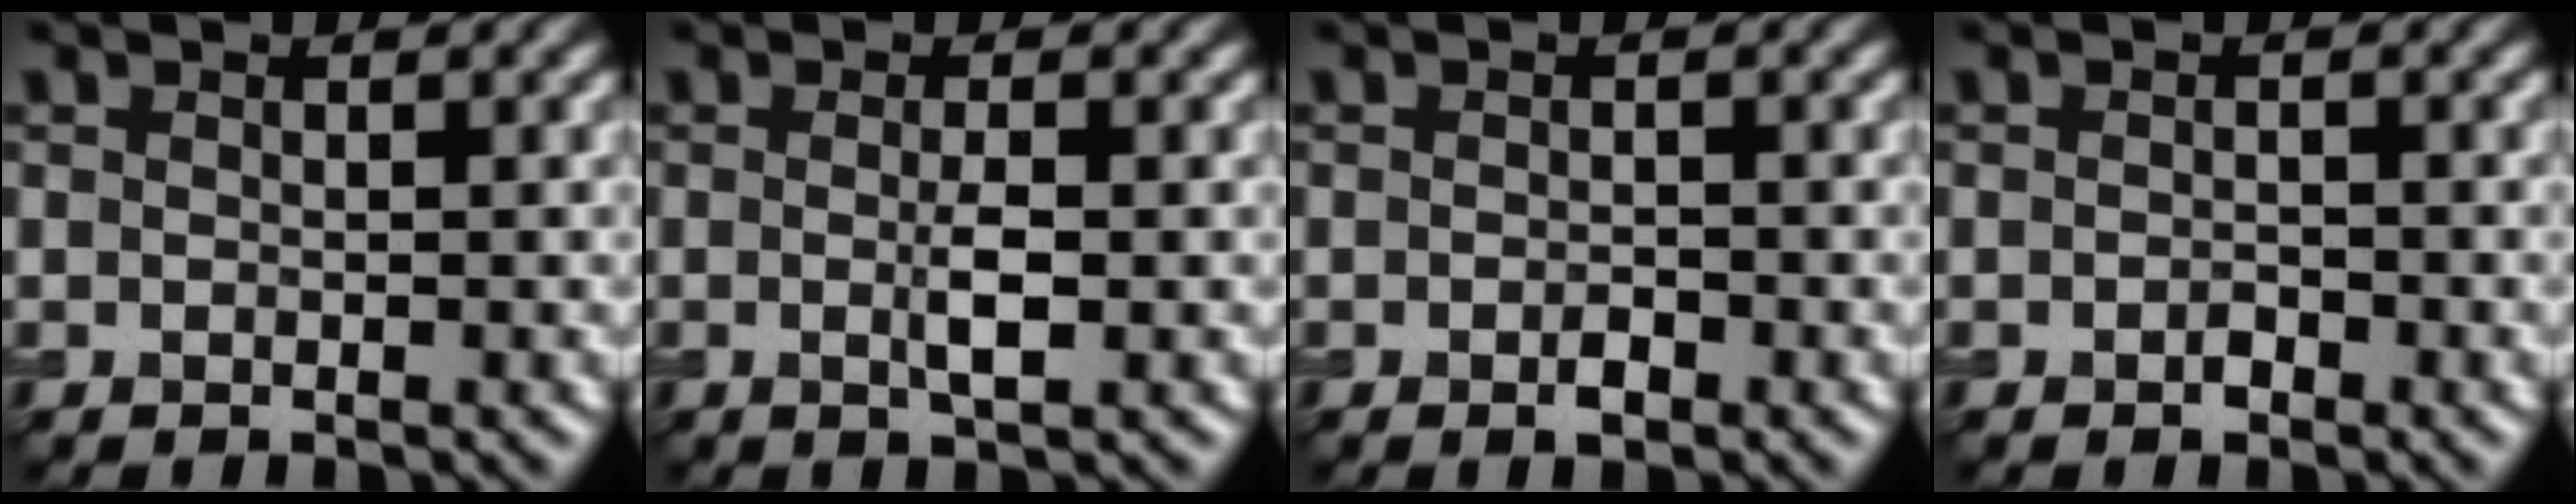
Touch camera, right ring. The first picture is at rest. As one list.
[{"total": 2.0, "force": [-0.1, 0.3, 2.0], "torque": [-0.038, -0.004, -0.003]}, {"total": 1.0, "force": [-0.5, 0.4, 0.8], "torque": [-0.013, -0.001, -0.009]}, {"total": 0.7, "force": [-0.5, 0.4, 0.4], "torque": [-0.007, -0.001, -0.009]}]